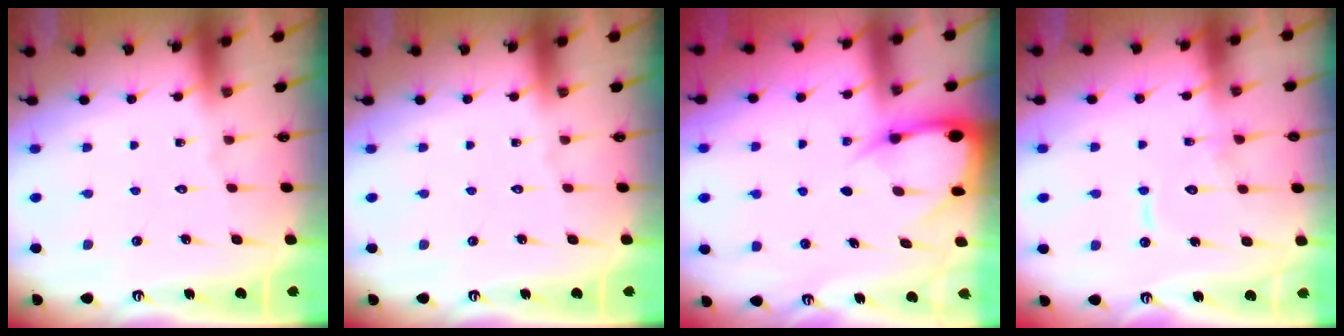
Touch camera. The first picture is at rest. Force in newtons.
{"total": 0.0}
{"total": 5.2, "press": 5.1, "slide": 0.6}
{"total": 9.8, "press": 9.8, "slide": 0.9}